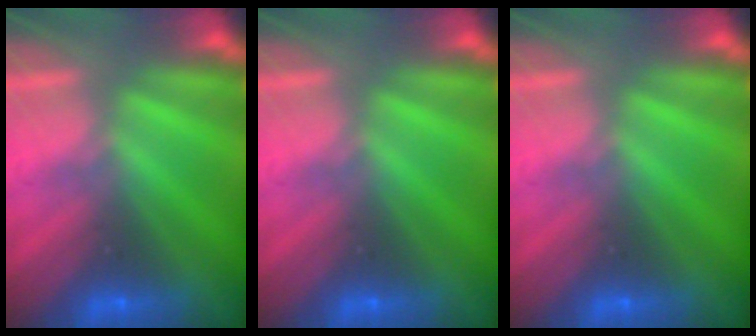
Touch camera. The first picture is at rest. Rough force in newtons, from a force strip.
{"total": 0.0}
{"total": 0.0}